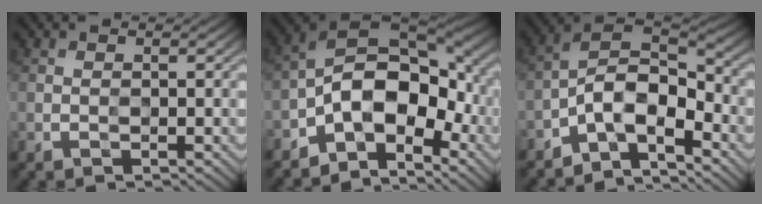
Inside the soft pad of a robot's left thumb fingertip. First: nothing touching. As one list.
[{"total": 12.0, "force": [-4.6, 7.0, 8.6], "torque": [-0.145, -0.001, -0.091]}, {"total": 8.1, "force": [-5.1, 3.3, 5.3], "torque": [-0.086, 0.014, -0.110]}]